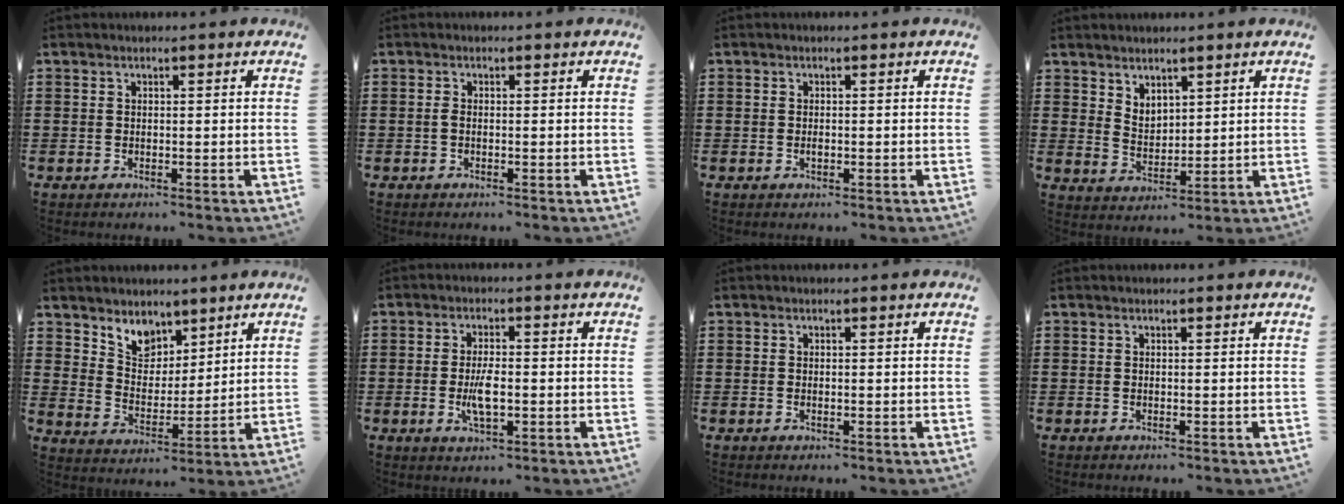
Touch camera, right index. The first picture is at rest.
{"total": 0.9, "force": [-0.3, 0.4, 0.8], "torque": [-0.024, -0.005, -0.007]}
{"total": 0.8, "force": [-0.2, 0.4, 0.6], "torque": [-0.013, -0.002, -0.003]}
{"total": 3.5, "force": [3.0, 1.9, 0.3], "torque": [-0.016, 0.001, 0.057]}
{"total": 6.0, "force": [4.7, 3.6, 0.9], "torque": [-0.040, -0.010, 0.087]}
{"total": 4.8, "force": [-0.9, 1.7, 4.4], "torque": [-0.092, -0.004, -0.018]}
{"total": 0.0}
{"total": 0.0}